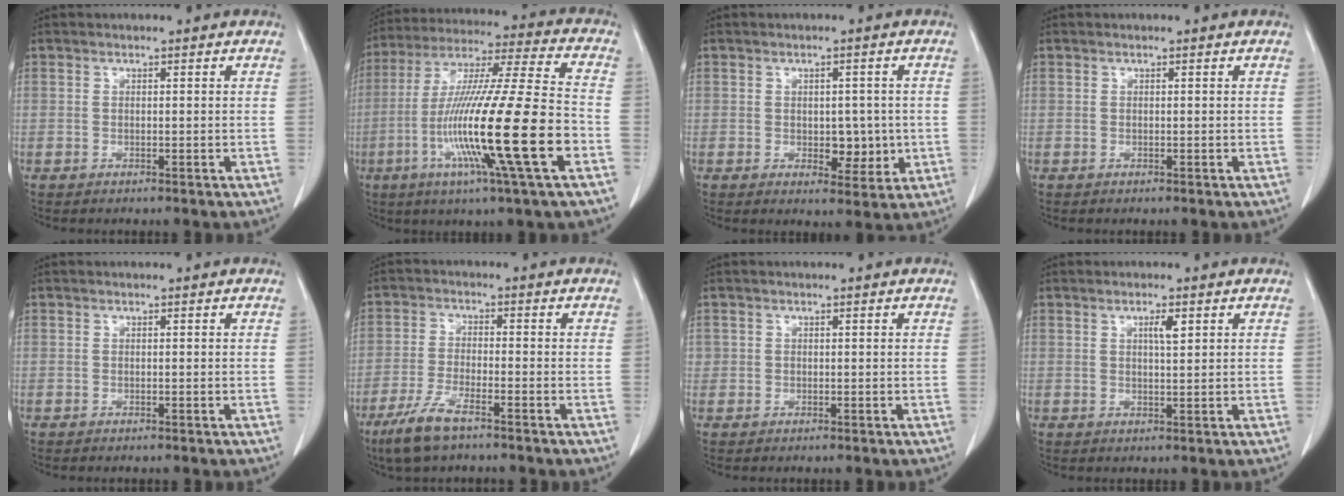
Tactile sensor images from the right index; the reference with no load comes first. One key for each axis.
{"total": 22.7, "fx": -7.0, "fy": -0.1, "fz": 21.6, "tx": -0.407, "ty": -0.031, "tz": -0.135}
{"total": 4.8, "fx": -0.3, "fy": 2.9, "fz": 3.9, "tx": -0.042, "ty": -0.002, "tz": 0.003}
{"total": 0.0}
{"total": 0.0}
{"total": 6.7, "fx": -4.6, "fy": 1.3, "fz": 4.7, "tx": -0.107, "ty": -0.013, "tz": -0.085}
{"total": 0.7, "fx": 0.1, "fy": 0.7, "fz": 0.1, "tx": 0.009, "ty": 0.004, "tz": -0.001}
{"total": 2.2, "fx": 1.0, "fy": 0.3, "fz": 2.0, "tx": -0.034, "ty": -0.001, "tz": 0.016}